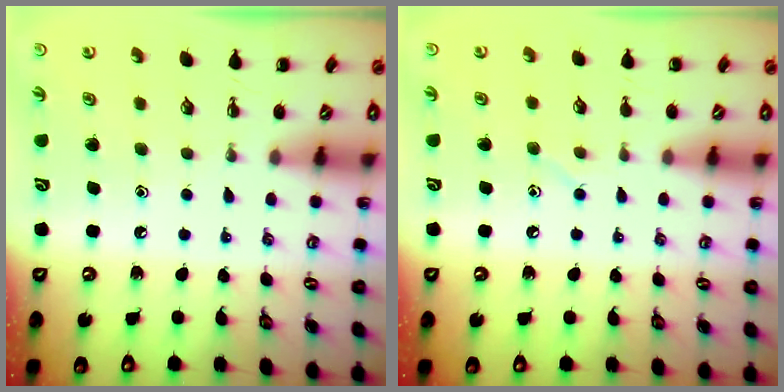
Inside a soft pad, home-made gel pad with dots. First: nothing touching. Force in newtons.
{"total": 5.1, "press": 4.9, "slide": 1.4}